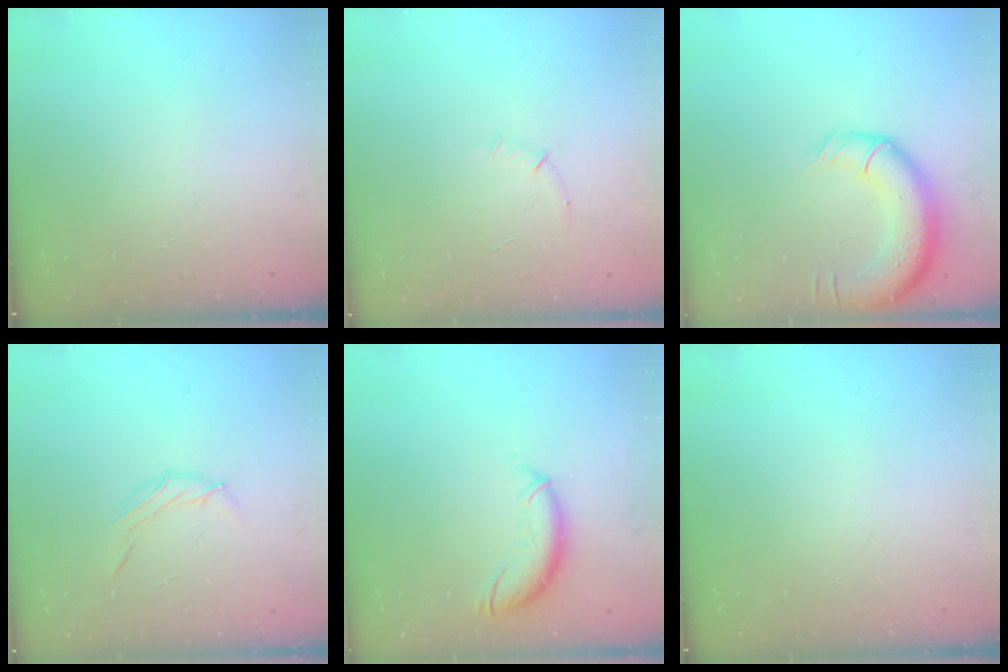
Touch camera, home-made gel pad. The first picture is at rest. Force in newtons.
{"total": 4.9, "press": 4.7, "slide": 1.2}
{"total": 13.7, "press": 13.3, "slide": 3.4}
{"total": 6.8, "press": 6.8, "slide": 0.5}
{"total": 10.8, "press": 10.6, "slide": 1.8}
{"total": 0.0}